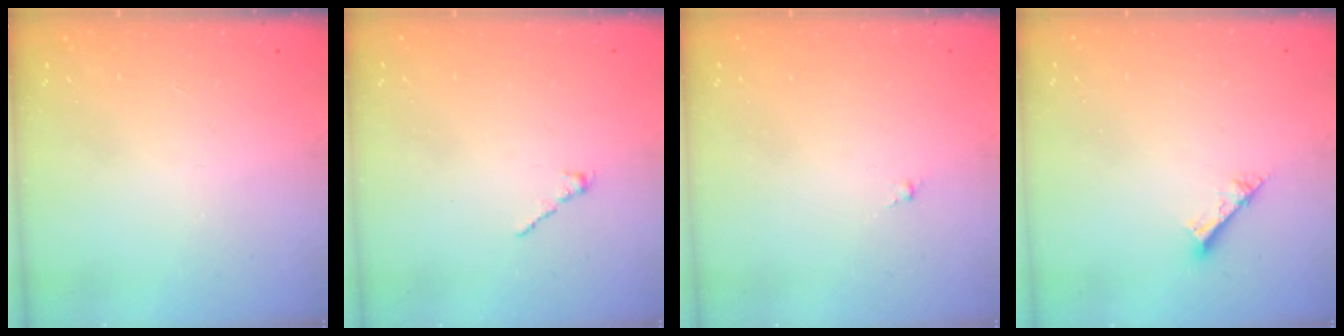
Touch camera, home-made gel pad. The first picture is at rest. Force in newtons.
{"total": 1.2, "press": 1.1, "slide": 0.5}
{"total": 0.0}
{"total": 2.4, "press": 2.4, "slide": 0.1}